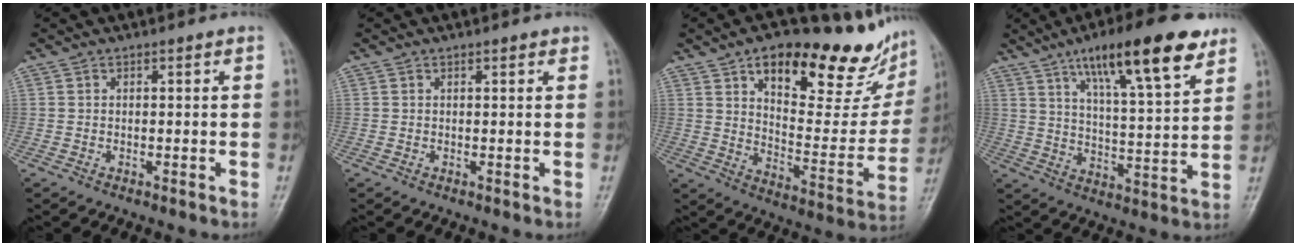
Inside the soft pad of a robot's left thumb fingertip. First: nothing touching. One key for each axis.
{"total": 1.0, "fx": 0.8, "fy": 0.4, "fz": 0.5, "tx": -0.007, "ty": -0.002, "tz": 0.007}
{"total": 25.1, "fx": 16.2, "fy": 9.6, "fz": 16.7, "tx": -0.179, "ty": -0.063, "tz": 0.240}
{"total": 18.1, "fx": 10.9, "fy": 4.4, "fz": 13.7, "tx": -0.194, "ty": -0.043, "tz": 0.176}